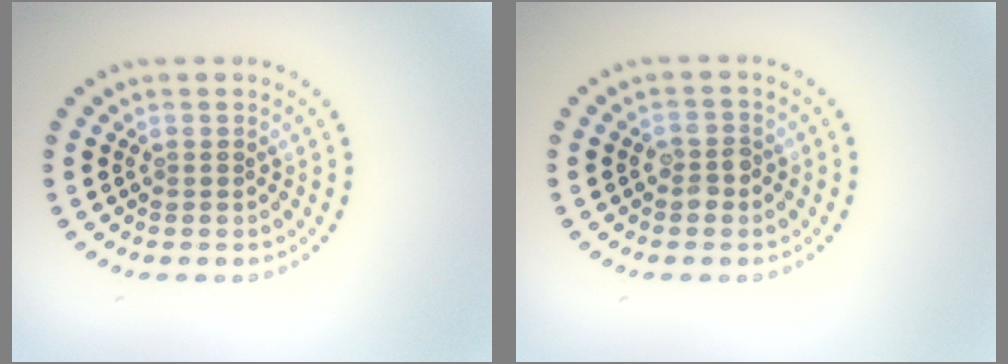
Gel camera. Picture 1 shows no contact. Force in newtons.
{"total": 1.7, "press": 1.7, "slide": 0.3}